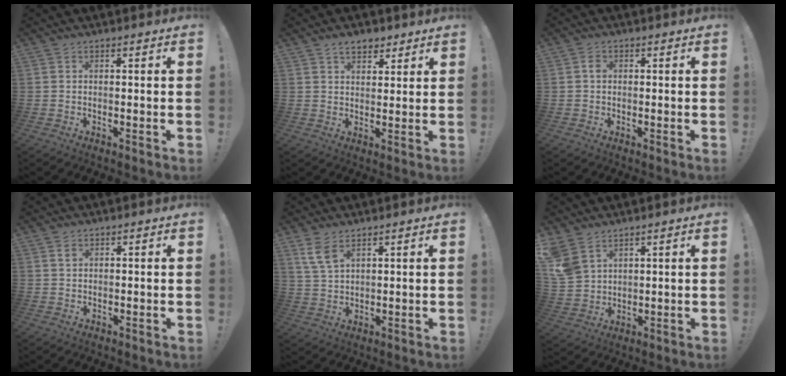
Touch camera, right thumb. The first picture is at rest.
{"total": 5.3, "force": [3.5, 3.3, 2.3], "torque": [-0.026, -0.012, 0.062]}
{"total": 1.9, "force": [-0.2, 1.7, 1.0], "torque": [-0.016, 0.006, -0.006]}
{"total": 1.3, "force": [0.5, 1.2, 0.3], "torque": [0.004, -0.001, 0.007]}
{"total": 6.5, "force": [4.1, 3.2, 3.9], "torque": [-0.072, -0.016, 0.079]}
{"total": 7.5, "force": [5.1, 4.5, 3.1], "torque": [-0.072, -0.023, 0.106]}